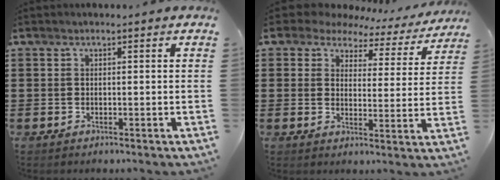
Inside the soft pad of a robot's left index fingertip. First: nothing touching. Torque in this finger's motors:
{"motor_torque": [2.14, 0.00, 0.44, -0.02]}